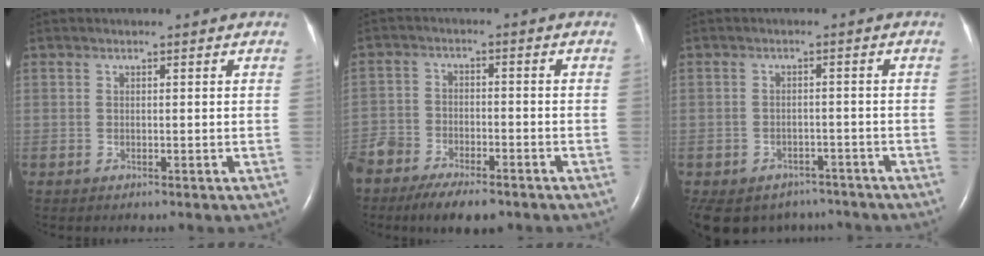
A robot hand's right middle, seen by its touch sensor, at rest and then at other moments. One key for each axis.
{"total": 12.0, "fx": -9.1, "fy": 4.6, "fz": 6.3, "tx": -0.117, "ty": -0.007, "tz": -0.149}
{"total": 12.0, "fx": -9.1, "fy": 7.3, "fz": 2.8, "tx": -0.078, "ty": 0.005, "tz": -0.108}